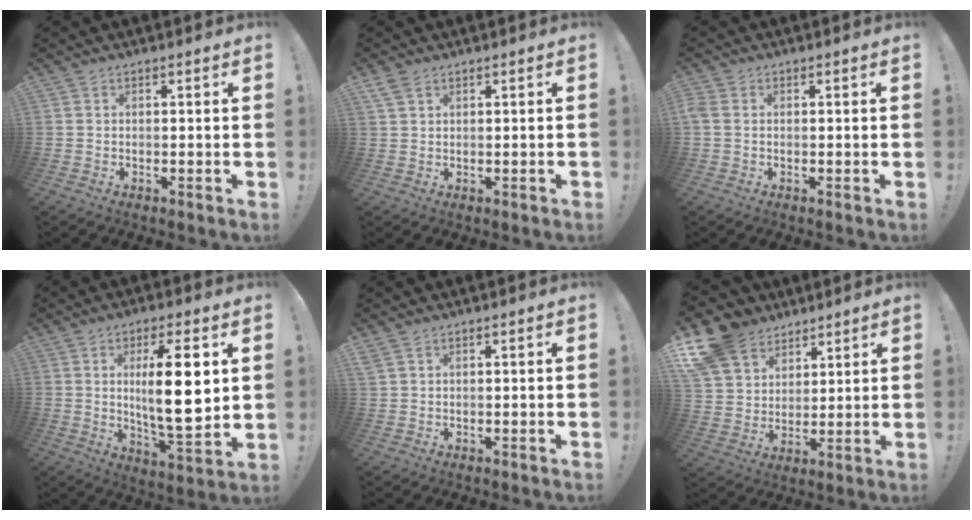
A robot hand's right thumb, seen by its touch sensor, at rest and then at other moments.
{"total": 2.9, "force": [1.6, 1.5, 1.9], "torque": [-0.040, -0.002, 0.032]}
{"total": 2.6, "force": [0.3, 1.9, 1.6], "torque": [-0.039, 0.005, 0.006]}
{"total": 16.2, "force": [3.1, 4.1, 15.3], "torque": [-0.248, -0.019, 0.034]}
{"total": 1.6, "force": [1.0, 0.7, 1.0], "torque": [-0.021, -0.001, 0.021]}
{"total": 13.6, "force": [8.7, 9.6, 4.2], "torque": [-0.080, -0.055, 0.172]}